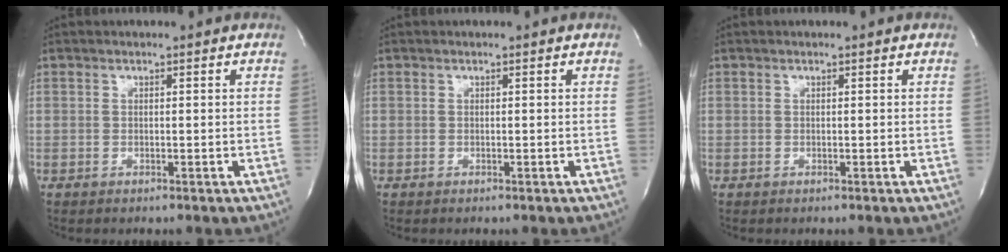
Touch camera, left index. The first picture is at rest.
{"total": 0.0}
{"total": 0.0}